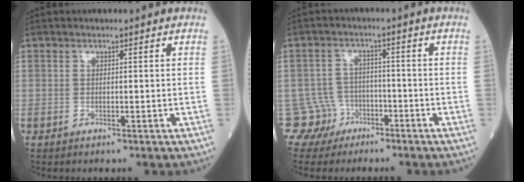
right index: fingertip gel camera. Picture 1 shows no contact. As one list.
[{"total": 5.0, "force": [-2.9, 3.9, -1.0], "torque": [0.021, 0.011, -0.052]}]